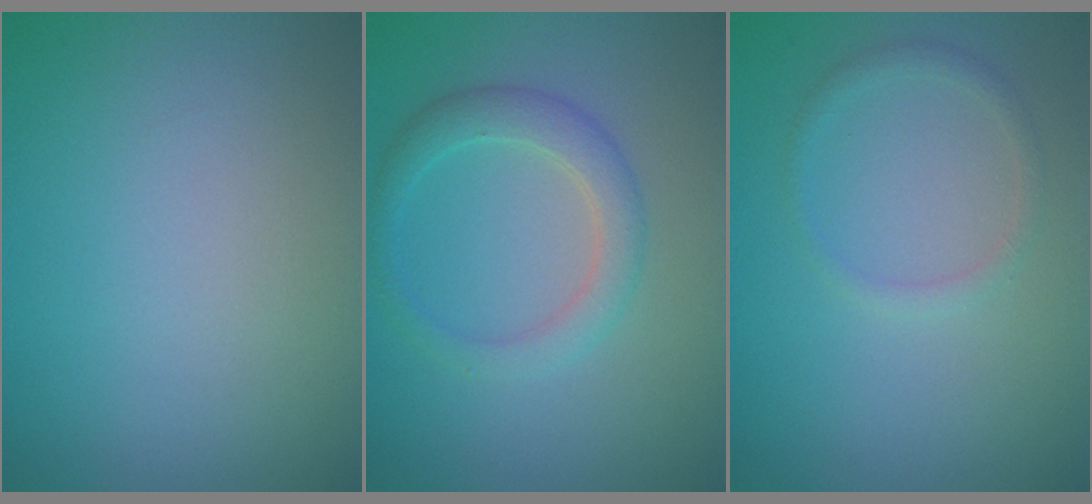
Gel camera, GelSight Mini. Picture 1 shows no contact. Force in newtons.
{"total": 2.7, "press": 2.7, "slide": 0.1}
{"total": 1.1, "press": 1.1, "slide": 0.0}